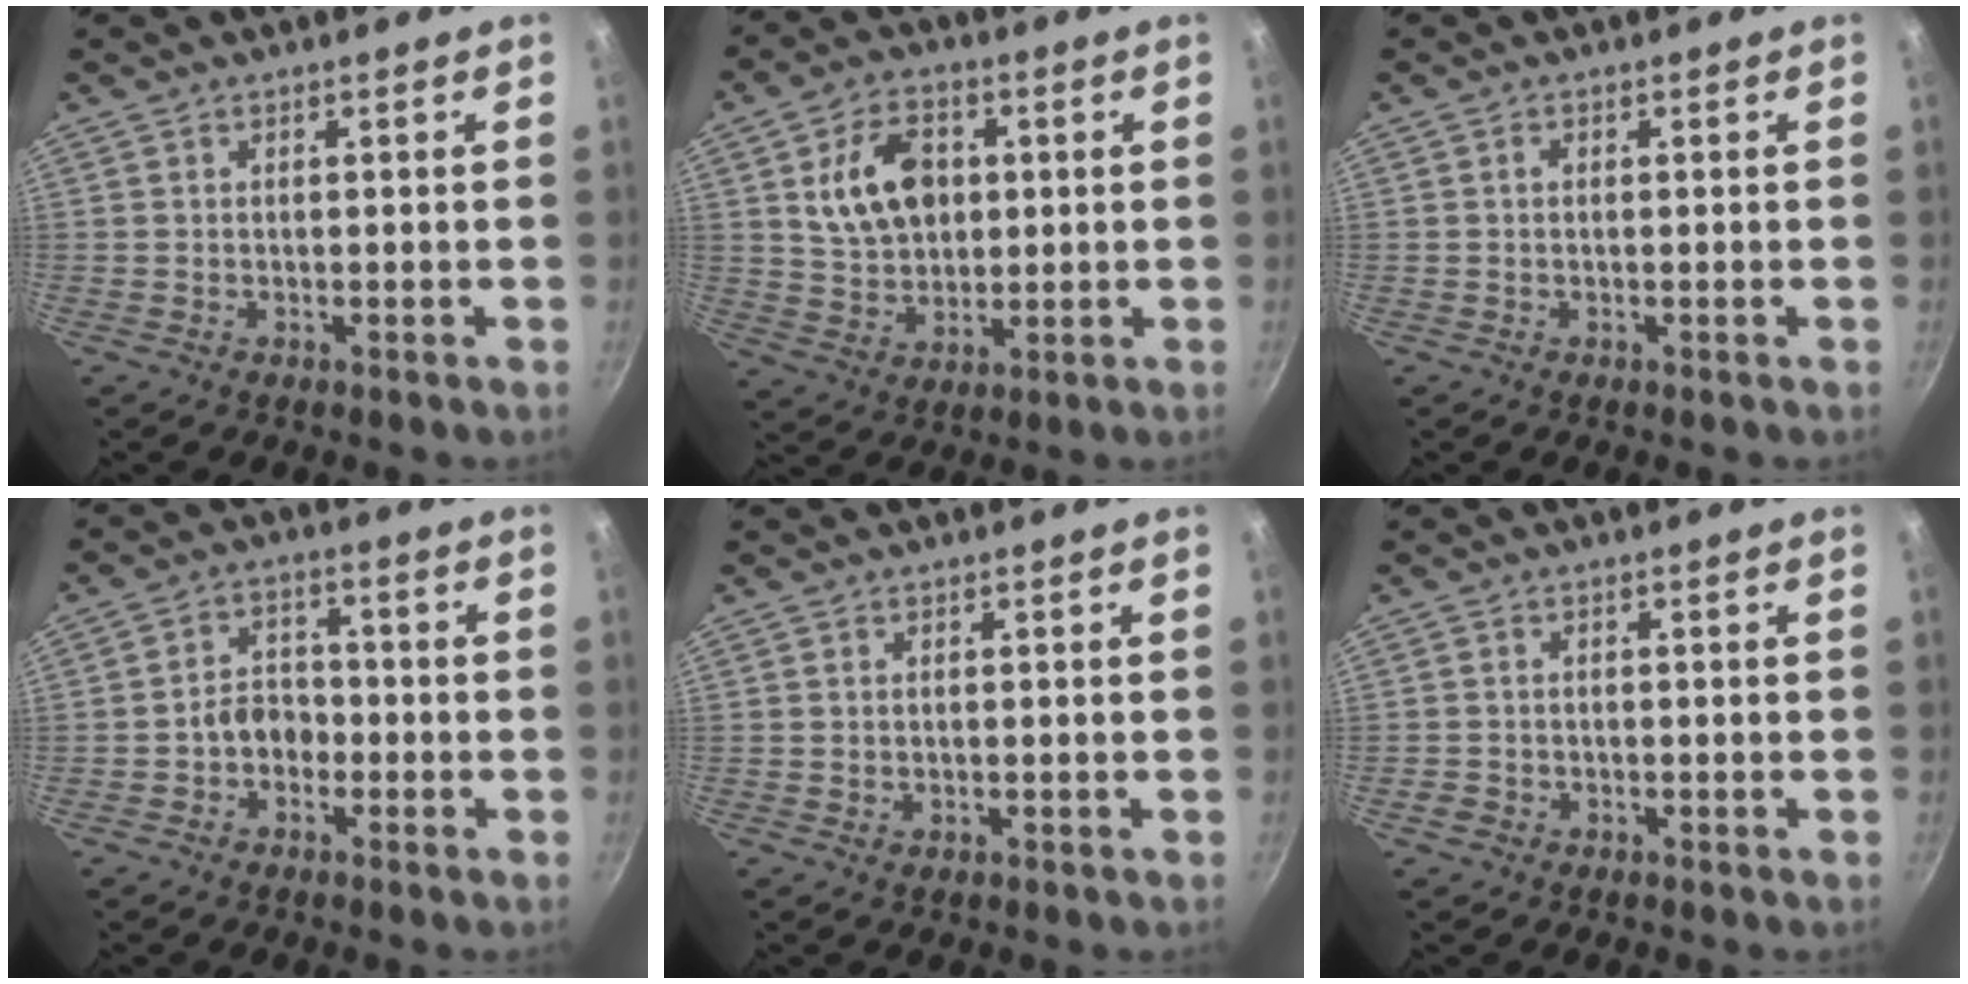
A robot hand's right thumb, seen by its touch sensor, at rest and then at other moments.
{"total": 12.5, "force": [2.6, 8.9, 8.4], "torque": [-0.119, -0.005, 0.048]}
{"total": 0.6, "force": [0.0, 0.5, 0.4], "torque": [-0.005, 0.005, -0.001]}
{"total": 5.2, "force": [-1.9, 4.0, 2.9], "torque": [-0.018, 0.029, -0.037]}
{"total": 0.5, "force": [0.0, 0.4, 0.4], "torque": [-0.006, 0.001, 0.000]}
{"total": 1.8, "force": [-0.9, 1.4, 0.6], "torque": [-0.012, 0.007, -0.015]}